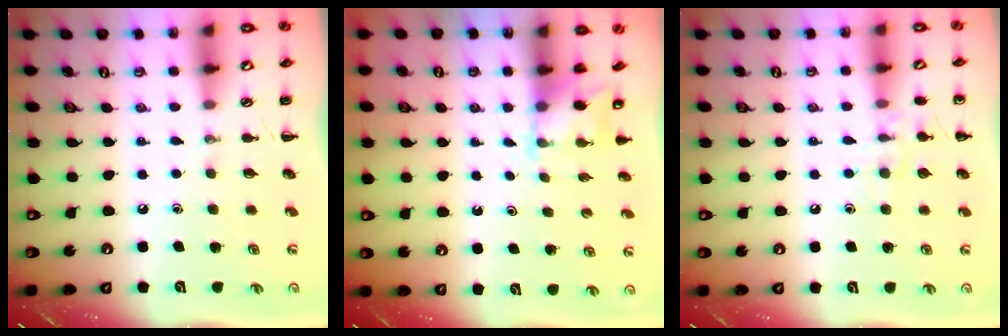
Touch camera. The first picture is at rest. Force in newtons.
{"total": 3.1, "press": 2.9, "slide": 1.0}
{"total": 8.4, "press": 8.3, "slide": 1.6}